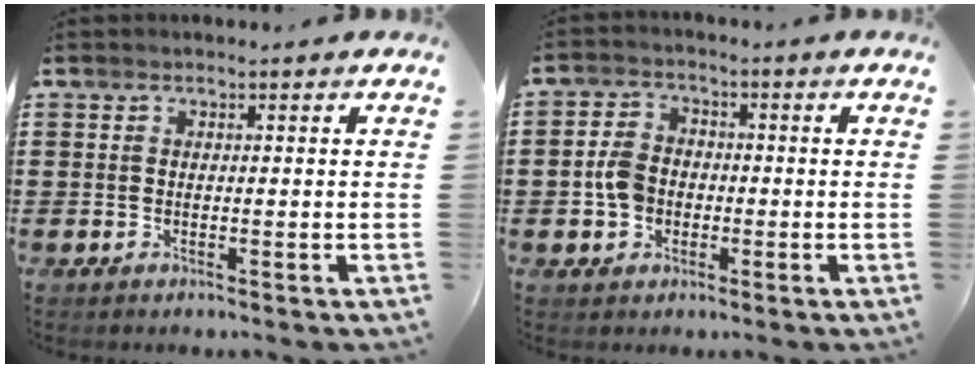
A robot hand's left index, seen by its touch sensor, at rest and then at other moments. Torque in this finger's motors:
{"motor_torque": [0.59, 0.18, 0.24, 0.03]}